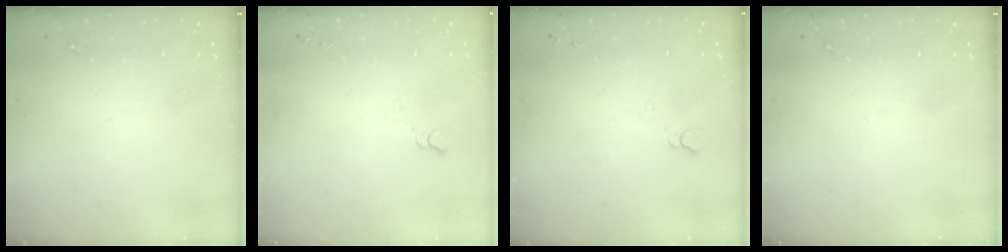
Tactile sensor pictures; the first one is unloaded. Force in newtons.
{"total": 2.5, "press": 2.5, "slide": 0.2}
{"total": 3.8, "press": 3.8, "slide": 0.3}
{"total": 0.0}